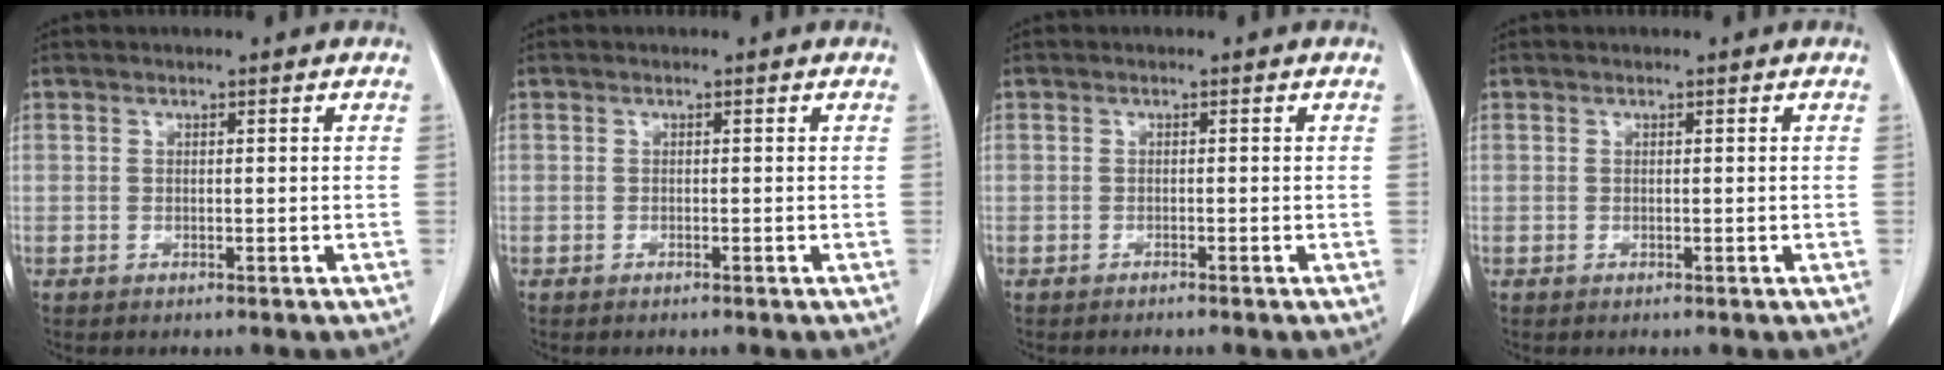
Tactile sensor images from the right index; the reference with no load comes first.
{"total": 0.0}
{"total": 0.8, "force": [-0.7, -0.1, 0.3], "torque": [-0.007, 0.000, -0.011]}
{"total": 0.0}